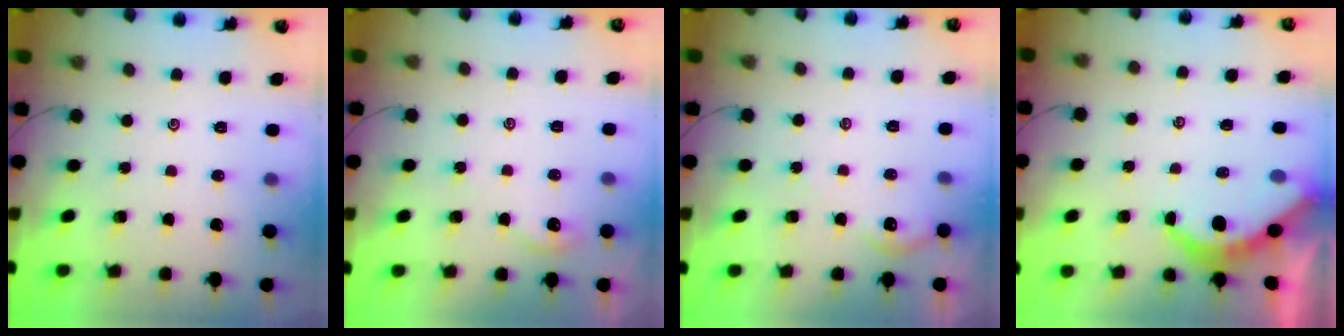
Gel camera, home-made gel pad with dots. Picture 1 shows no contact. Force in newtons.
{"total": 2.2, "press": 2.2, "slide": 0.4}
{"total": 2.8, "press": 2.8, "slide": 0.3}
{"total": 5.4, "press": 5.4, "slide": 0.4}